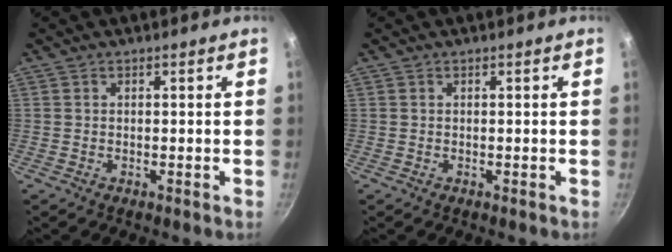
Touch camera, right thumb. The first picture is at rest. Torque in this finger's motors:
{"motor_torque": [-0.01, 0.01, 0.00, 0.00, 0.00]}